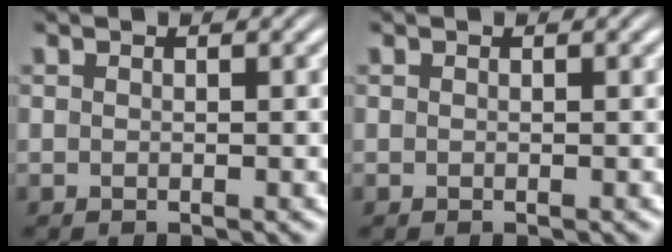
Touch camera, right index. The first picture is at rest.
{"total": 0.0}